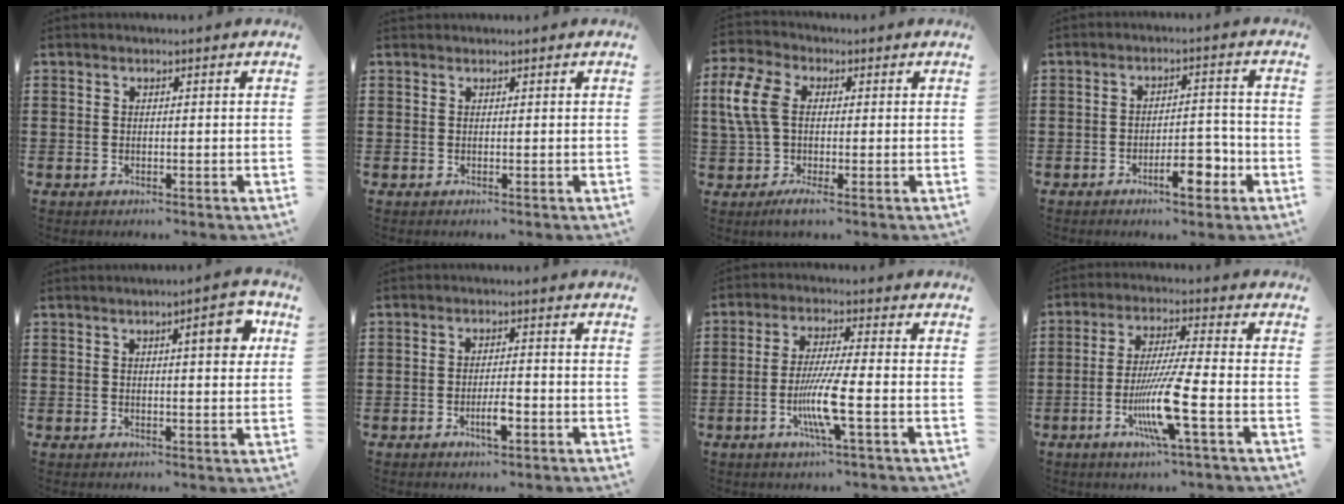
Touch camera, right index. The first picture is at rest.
{"total": 0.0}
{"total": 8.1, "force": [-0.2, 4.1, 7.0], "torque": [-0.169, -0.004, -0.009]}
{"total": 6.5, "force": [-3.4, 2.3, 5.0], "torque": [-0.069, 0.006, -0.059]}
{"total": 5.1, "force": [1.9, 1.2, 4.6], "torque": [-0.060, -0.005, 0.022]}
{"total": 3.7, "force": [-1.7, 0.9, 3.1], "torque": [-0.060, 0.001, -0.032]}
{"total": 8.0, "force": [-2.5, 0.5, 7.6], "torque": [-0.154, -0.018, -0.050]}
{"total": 10.4, "force": [-3.7, 0.3, 9.7], "torque": [-0.193, -0.017, -0.073]}